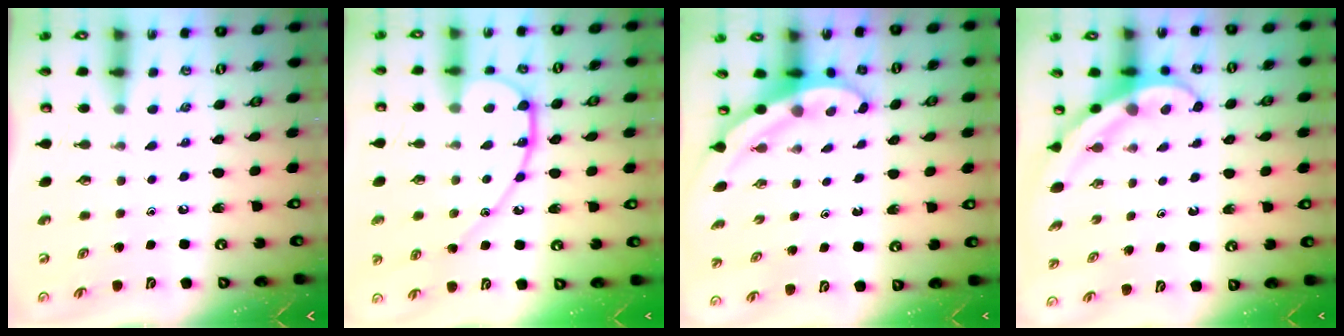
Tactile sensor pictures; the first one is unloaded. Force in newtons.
{"total": 12.6, "press": 12.6, "slide": 0.5}
{"total": 3.4, "press": 3.4, "slide": 0.1}
{"total": 3.9, "press": 3.9, "slide": 0.4}